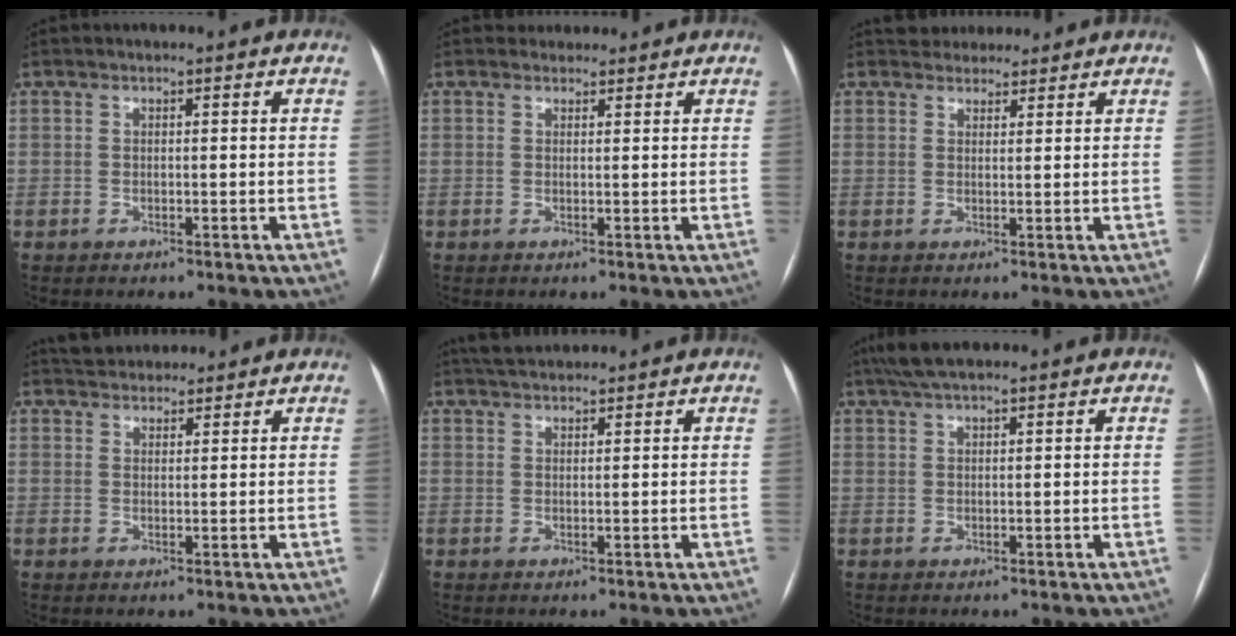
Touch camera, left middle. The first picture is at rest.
{"total": 1.9, "force": [1.6, 0.9, -0.3], "torque": [0.007, 0.010, 0.022]}
{"total": 4.5, "force": [4.1, 1.9, 0.3], "torque": [0.002, 0.016, 0.057]}
{"total": 5.6, "force": [5.2, 1.8, 1.1], "torque": [-0.014, 0.029, 0.079]}
{"total": 4.1, "force": [3.9, 0.7, 1.3], "torque": [-0.024, 0.030, 0.069]}
{"total": 5.4, "force": [4.3, 0.9, 3.2], "torque": [-0.060, 0.031, 0.077]}